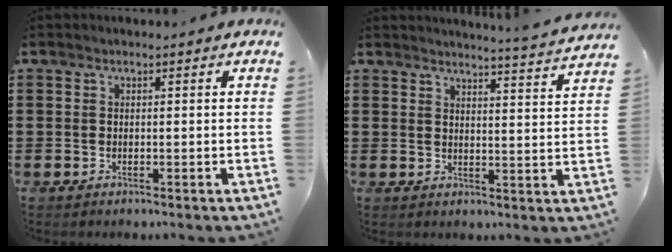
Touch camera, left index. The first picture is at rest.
{"total": 3.9, "force": [3.7, -1.2, 0.5], "torque": [-0.016, -0.035, 0.062]}